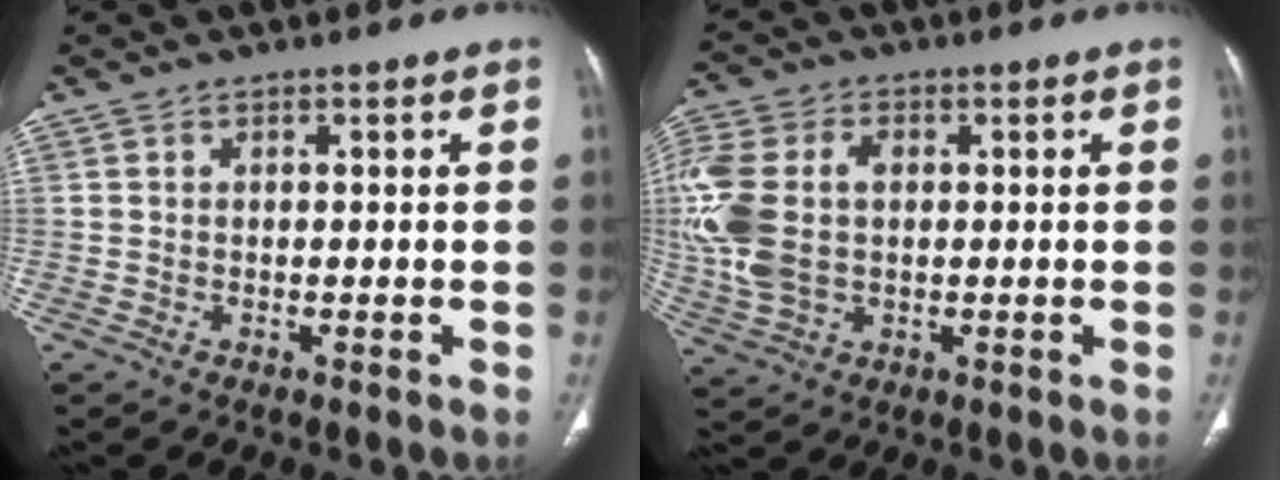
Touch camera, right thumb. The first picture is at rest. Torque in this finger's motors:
{"motor_torque": [0.99, 2.21, 1.65, -0.05, 0.71]}